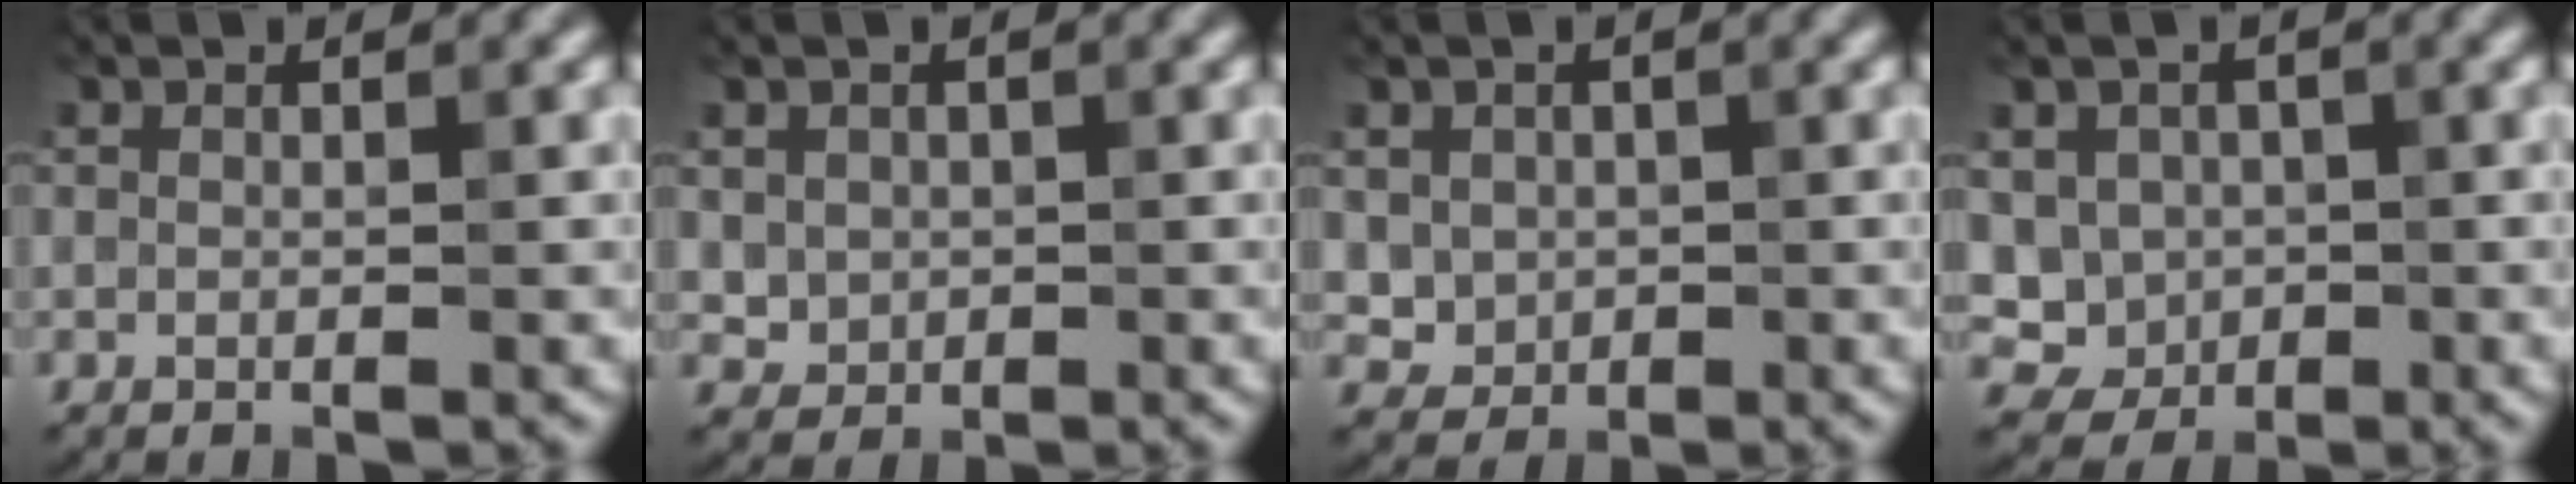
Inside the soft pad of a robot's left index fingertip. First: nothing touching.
{"total": 1.7, "force": [0.2, 1.6, 0.5], "torque": [-0.008, -0.007, 0.007]}
{"total": 2.2, "force": [0.3, 2.1, 0.7], "torque": [-0.012, -0.007, 0.008]}
{"total": 3.9, "force": [0.0, 3.7, 1.3], "torque": [-0.017, 0.000, -0.008]}